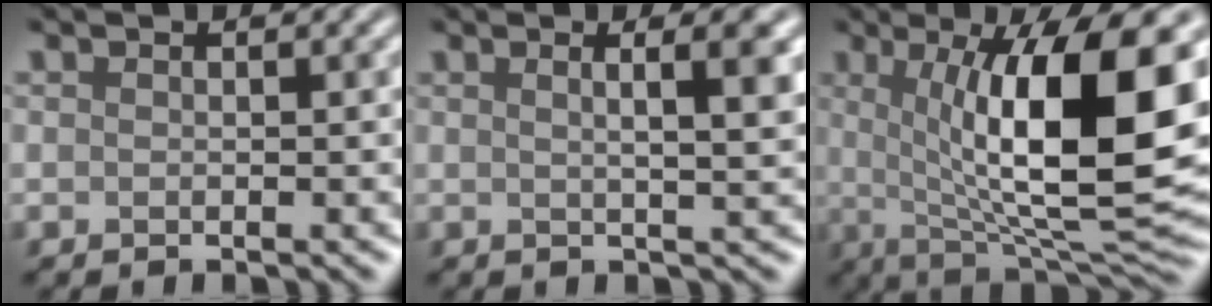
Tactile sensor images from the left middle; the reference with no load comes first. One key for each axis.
{"total": 4.9, "fx": 1.5, "fy": 1.6, "fz": 4.4, "tx": -0.036, "ty": 0.022, "tz": -0.004}
{"total": 14.4, "fx": 2.2, "fy": 4.4, "fz": 13.6, "tx": -0.188, "ty": -0.006, "tz": 0.033}